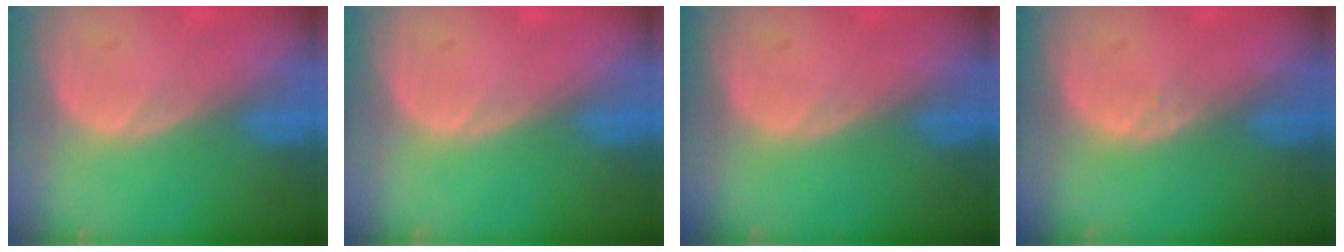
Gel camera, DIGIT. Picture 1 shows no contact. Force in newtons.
{"total": 0.0}
{"total": 0.0}
{"total": 0.7, "press": 0.6, "slide": 0.2}